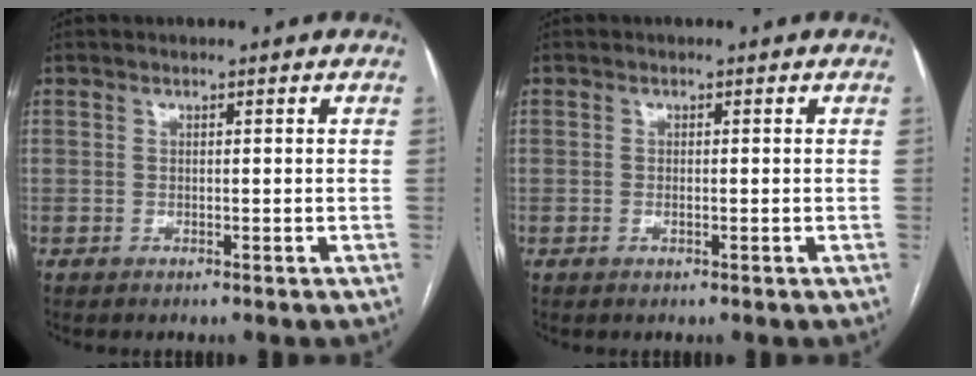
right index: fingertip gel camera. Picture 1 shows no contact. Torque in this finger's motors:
{"motor_torque": [-0.31, -0.11, -0.05, -0.01]}